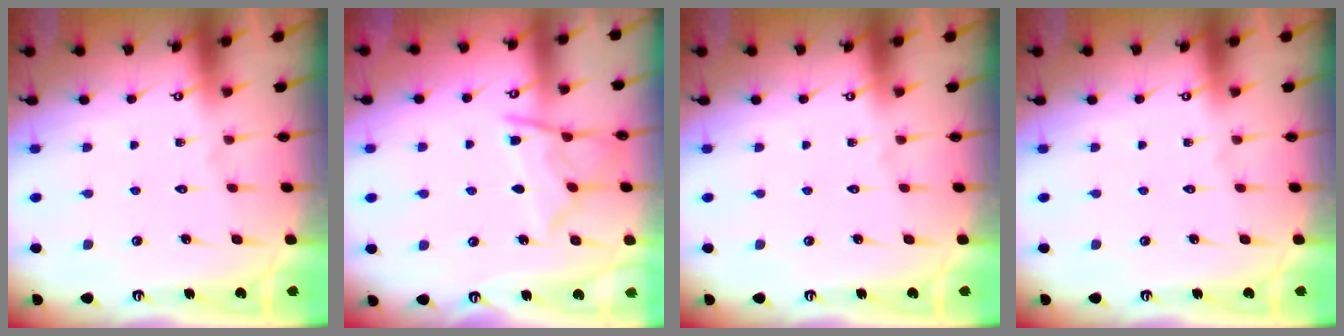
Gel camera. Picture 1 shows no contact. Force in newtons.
{"total": 9.4, "press": 9.4, "slide": 0.8}
{"total": 0.0}
{"total": 0.0}